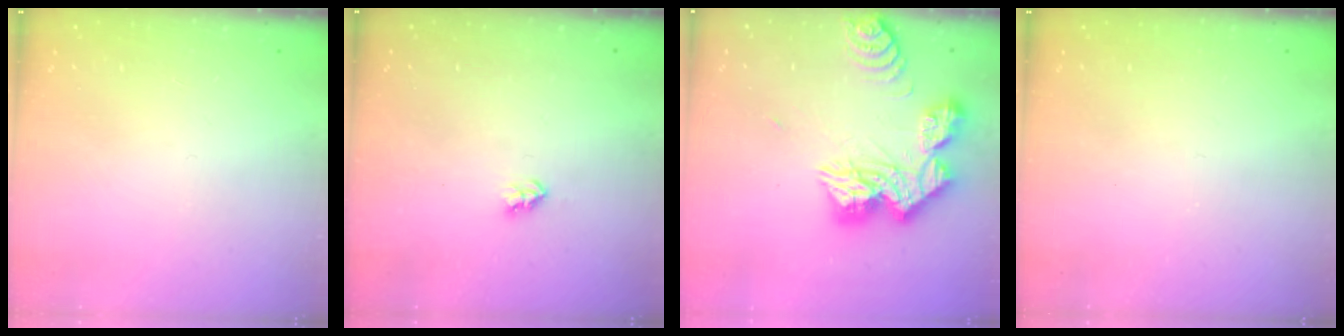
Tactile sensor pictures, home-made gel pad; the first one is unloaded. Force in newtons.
{"total": 2.7, "press": 2.7, "slide": 0.4}
{"total": 19.6, "press": 19.5, "slide": 1.9}
{"total": 0.0}